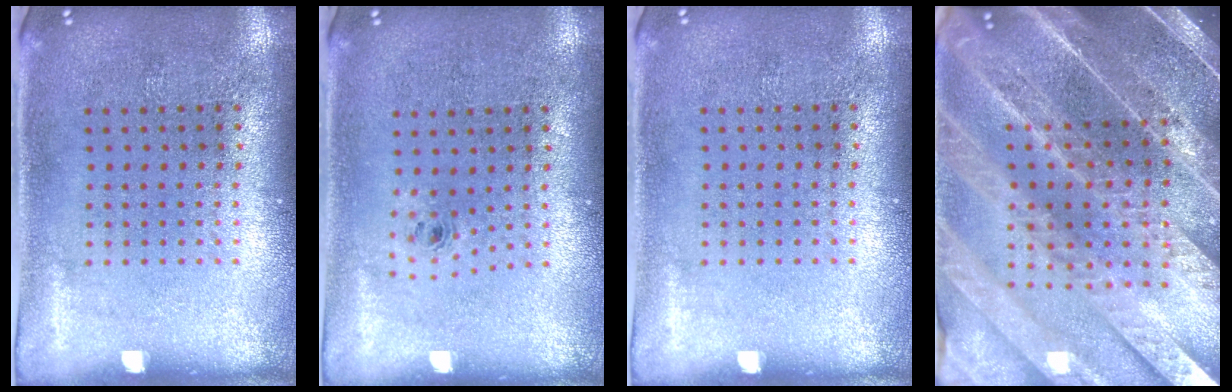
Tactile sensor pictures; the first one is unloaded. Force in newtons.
{"total": 0.6, "press": 0.3, "slide": 0.5}
{"total": 0.0}
{"total": 5.2, "press": 4.5, "slide": 2.7}